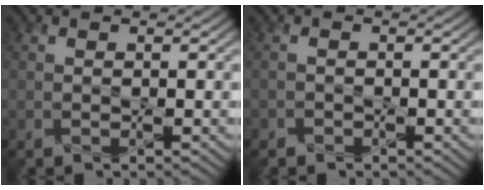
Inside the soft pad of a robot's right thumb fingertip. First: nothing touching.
{"total": 0.8, "force": [-0.7, 0.4, 0.0], "torque": [0.001, -0.002, -0.015]}